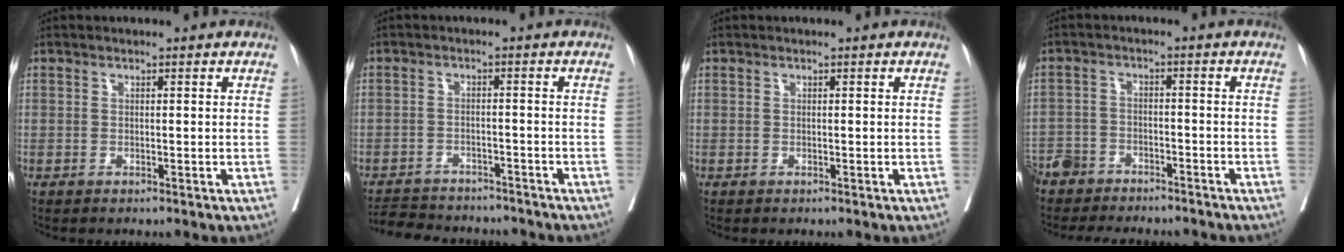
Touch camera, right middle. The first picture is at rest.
{"total": 10.7, "force": [-10.0, 2.9, 2.7], "torque": [-0.051, 0.006, -0.137]}
{"total": 0.0}
{"total": 10.3, "force": [-9.4, 3.5, 2.6], "torque": [-0.048, 0.002, -0.140]}